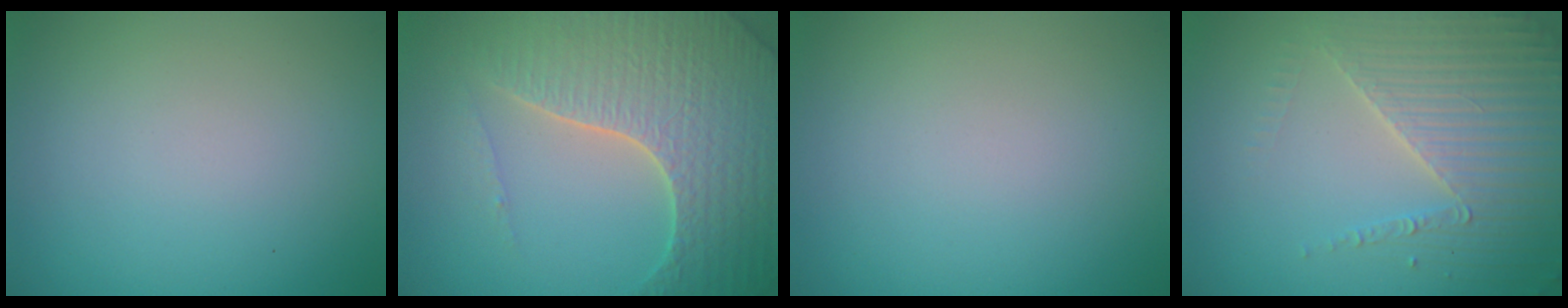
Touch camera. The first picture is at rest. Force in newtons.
{"total": 7.0, "press": 6.8, "slide": 1.7}
{"total": 0.0}
{"total": 4.3, "press": 4.1, "slide": 1.4}